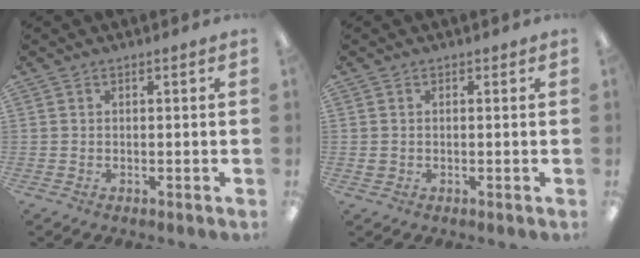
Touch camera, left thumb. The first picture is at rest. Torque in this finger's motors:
{"motor_torque": [-0.35, 0.25, -0.22, 0.10, 0.02]}